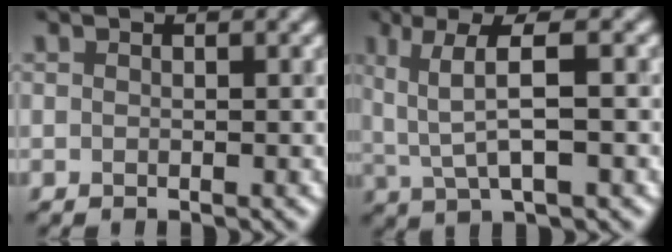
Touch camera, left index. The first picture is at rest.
{"total": 5.2, "force": [0.9, 1.6, 4.9], "torque": [-0.097, 0.004, 0.022]}